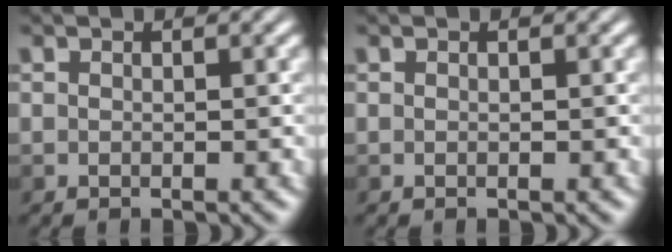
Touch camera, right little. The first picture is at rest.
{"total": 0.0}